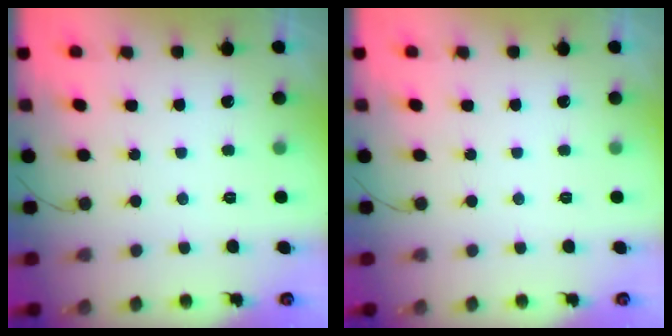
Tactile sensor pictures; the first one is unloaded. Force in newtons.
{"total": 0.0}